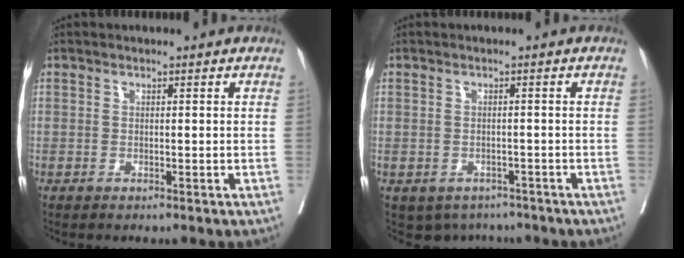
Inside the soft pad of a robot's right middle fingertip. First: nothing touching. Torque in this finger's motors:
{"motor_torque": [0.19, -0.17, -0.02, -0.02]}